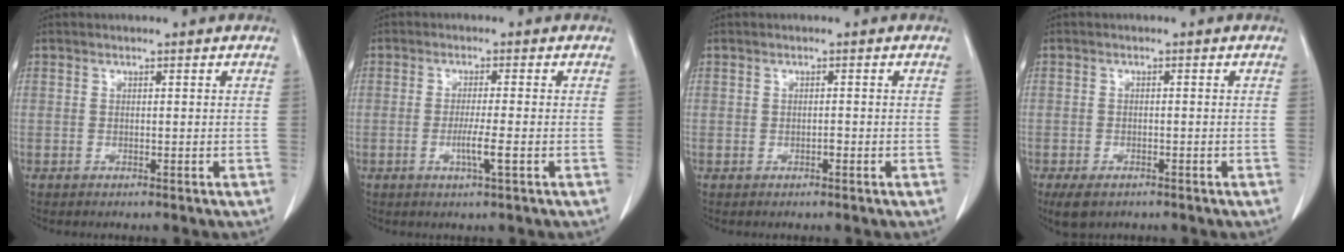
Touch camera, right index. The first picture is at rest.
{"total": 3.4, "force": [-1.0, -0.4, 3.3], "torque": [-0.059, -0.004, -0.018]}
{"total": 0.5, "force": [-0.2, 0.3, 0.4], "torque": [-0.003, 0.004, -0.002]}
{"total": 3.9, "force": [-2.8, 1.9, 2.0], "torque": [-0.034, -0.007, -0.039]}